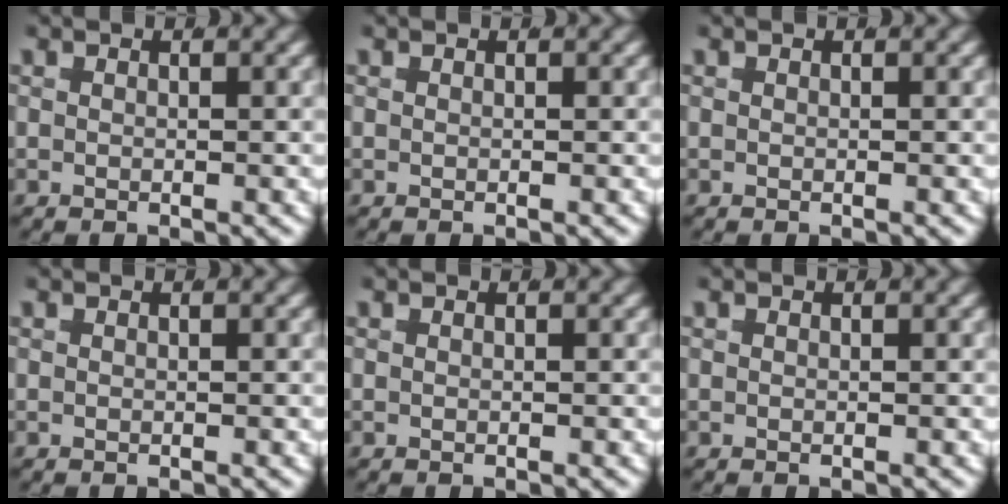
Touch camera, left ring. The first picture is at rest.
{"total": 0.0}
{"total": 0.0}
{"total": 0.0}
{"total": 0.0}
{"total": 0.0}